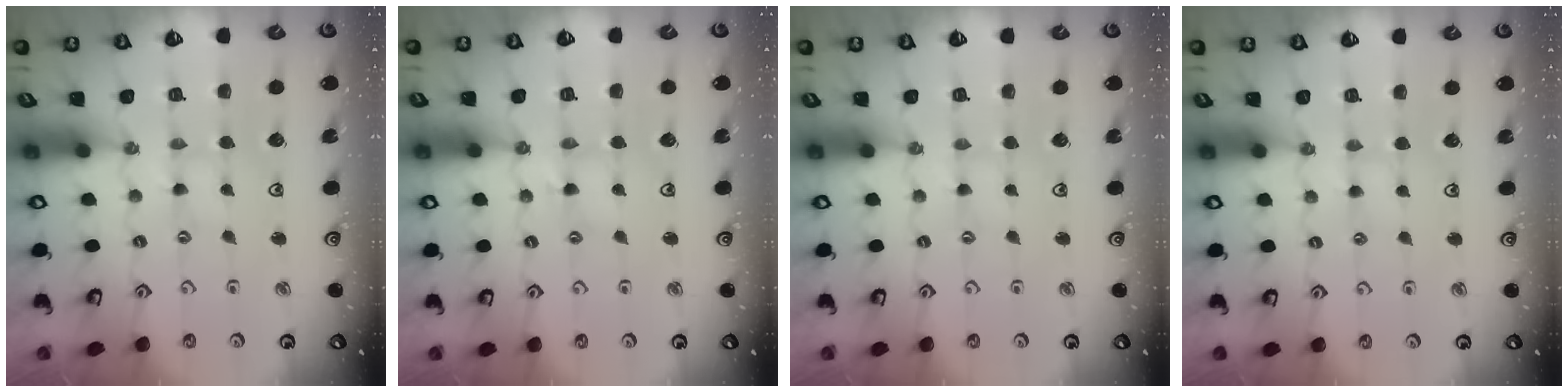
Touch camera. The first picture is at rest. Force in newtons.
{"total": 2.3, "press": 2.3, "slide": 0.3}
{"total": 0.8, "press": 0.8, "slide": 0.2}
{"total": 2.1, "press": 2.1, "slide": 0.3}